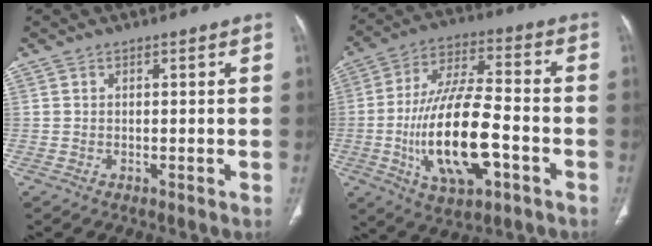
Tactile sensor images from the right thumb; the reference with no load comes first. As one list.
[{"total": 19.2, "force": [-5.2, 7.8, 16.8], "torque": [-0.306, 0.027, -0.085]}]